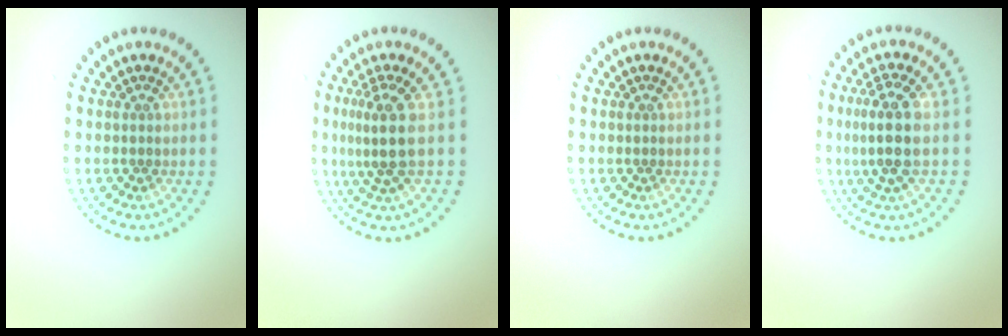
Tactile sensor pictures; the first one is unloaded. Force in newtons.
{"total": 3.4, "press": 2.5, "slide": 2.2}
{"total": 0.0}
{"total": 3.7, "press": 3.3, "slide": 1.7}